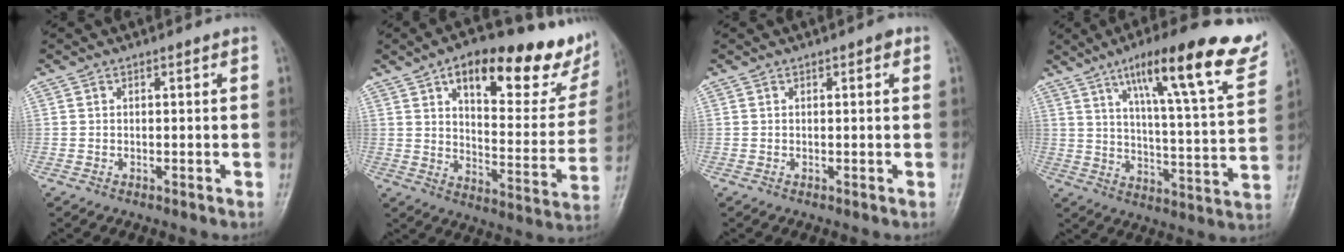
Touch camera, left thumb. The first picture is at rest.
{"total": 24.5, "force": [14.1, 9.4, 17.7], "torque": [-0.191, -0.036, 0.201]}
{"total": 1.2, "force": [0.6, 0.5, 1.0], "torque": [-0.011, 0.001, 0.005]}
{"total": 21.2, "force": [12.7, 3.7, 16.6], "torque": [-0.214, -0.043, 0.191]}